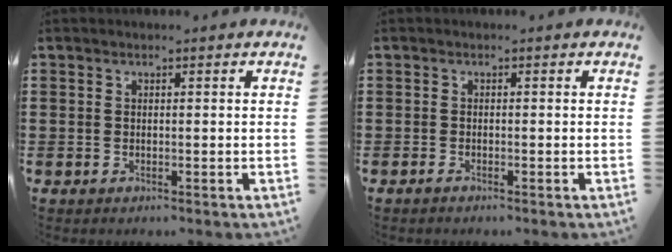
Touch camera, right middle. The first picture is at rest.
{"total": 0.7, "force": [-0.6, 0.0, 0.3], "torque": [-0.009, -0.006, -0.010]}